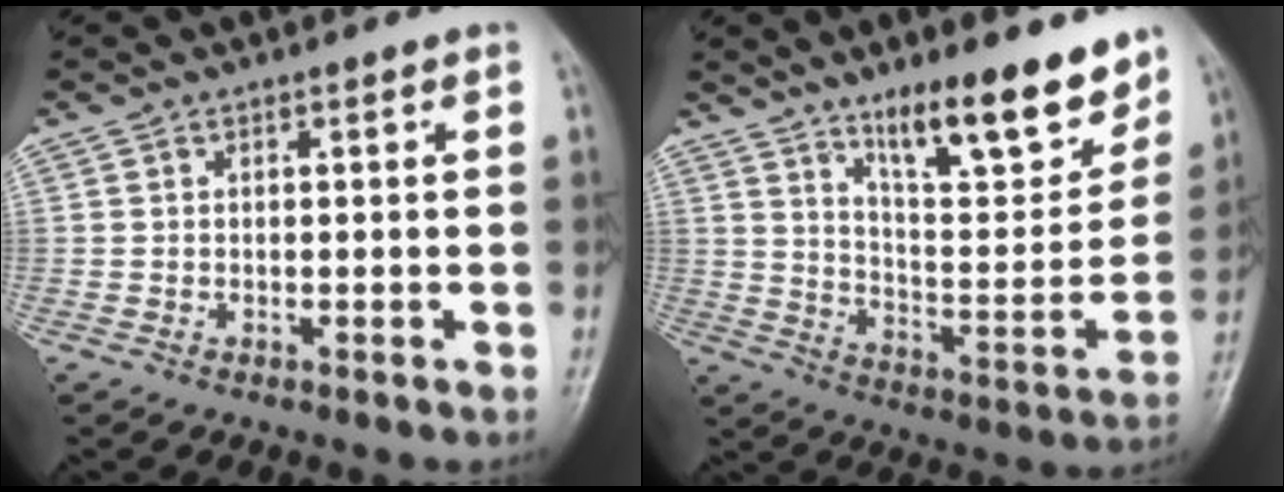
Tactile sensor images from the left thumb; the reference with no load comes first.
{"total": 17.1, "force": [12.0, 4.5, 11.2], "torque": [-0.133, -0.080, 0.199]}